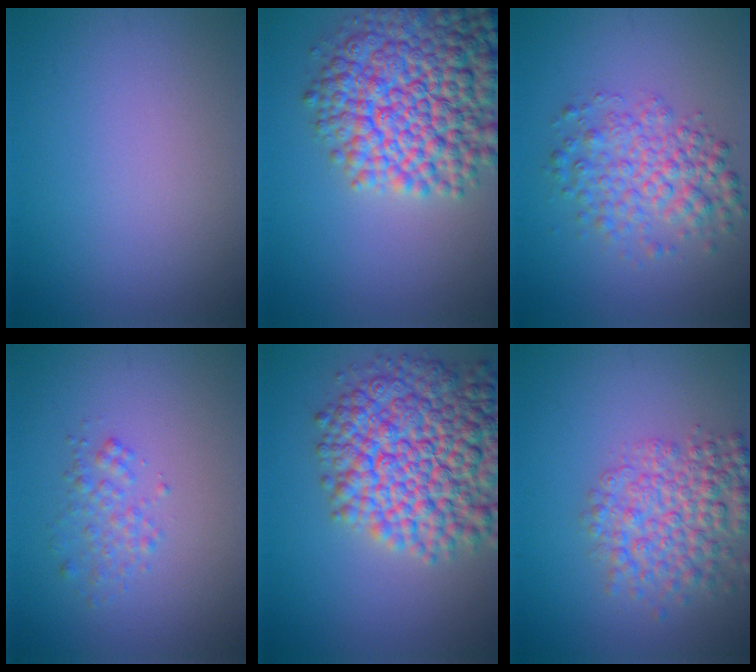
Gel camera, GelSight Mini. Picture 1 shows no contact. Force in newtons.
{"total": 11.7, "press": 11.7, "slide": 0.5}
{"total": 4.6, "press": 4.6, "slide": 0.1}
{"total": 1.6, "press": 1.6, "slide": 0.1}
{"total": 12.1, "press": 12.1, "slide": 0.5}
{"total": 5.5, "press": 5.5, "slide": 0.2}